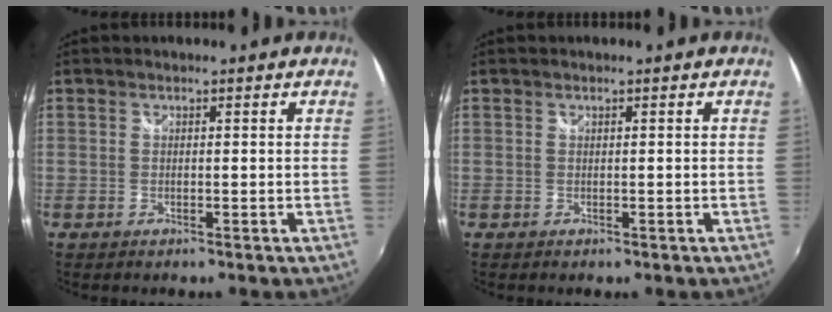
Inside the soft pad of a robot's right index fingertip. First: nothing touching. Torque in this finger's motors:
{"motor_torque": [-0.10, -0.03, 0.03, 0.02]}